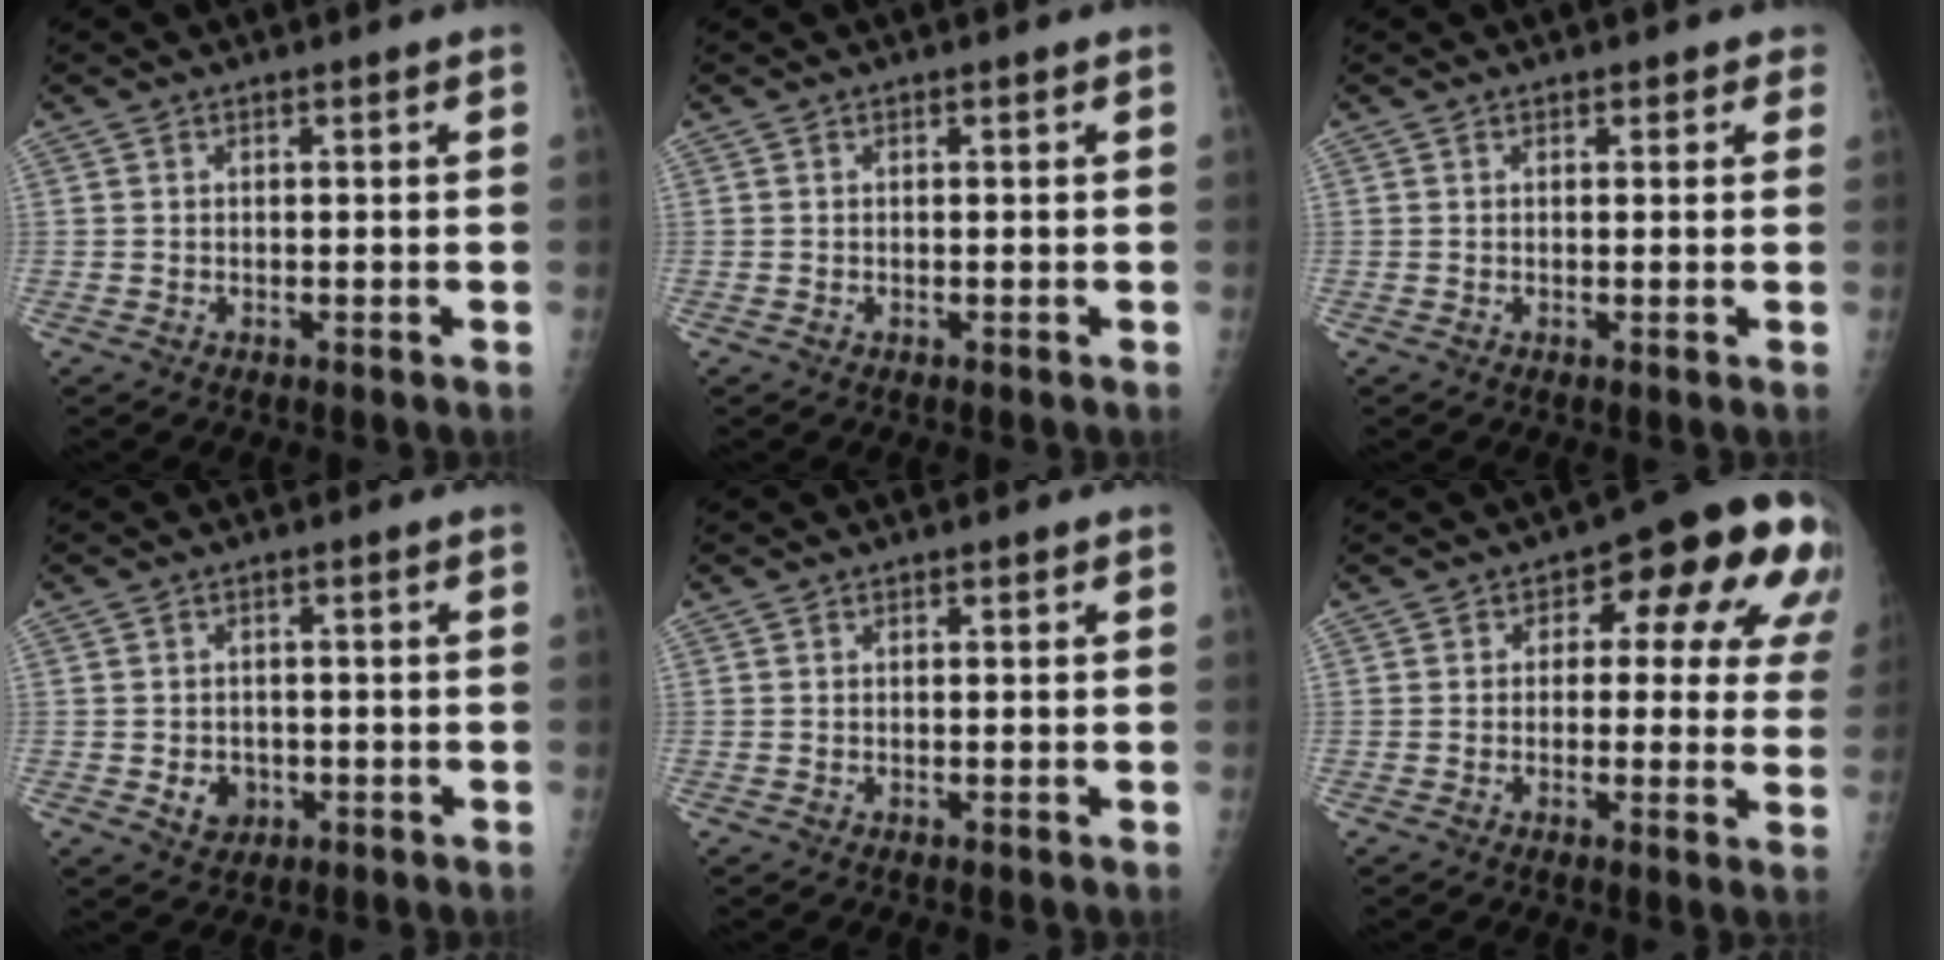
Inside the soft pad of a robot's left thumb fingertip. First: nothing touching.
{"total": 0.0}
{"total": 1.6, "force": [0.9, 1.2, 0.6], "torque": [0.016, 0.000, 0.003]}
{"total": 4.0, "force": [-1.1, 3.4, 1.8], "torque": [-0.010, 0.004, -0.010]}
{"total": 0.6, "force": [0.2, 0.5, 0.3], "torque": [0.006, 0.001, -0.001]}
{"total": 15.8, "force": [5.1, 8.4, 12.3], "torque": [-0.087, 0.008, 0.047]}